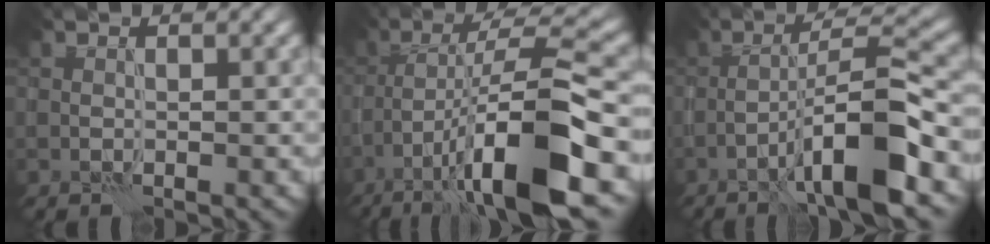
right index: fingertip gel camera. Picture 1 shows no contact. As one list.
[{"total": 12.3, "force": [-5.5, 2.7, 10.6], "torque": [-0.176, 0.012, -0.089]}, {"total": 8.8, "force": [-4.2, 1.4, 7.7], "torque": [-0.115, 0.026, -0.073]}]